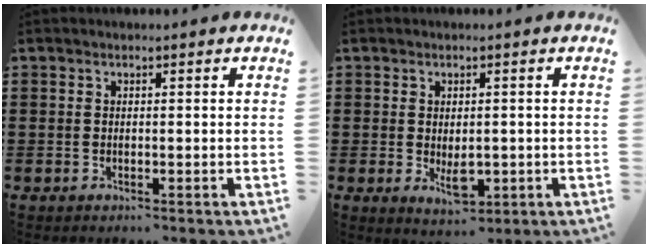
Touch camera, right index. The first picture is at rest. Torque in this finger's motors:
{"motor_torque": [1.01, 0.69, 0.22, 0.05]}